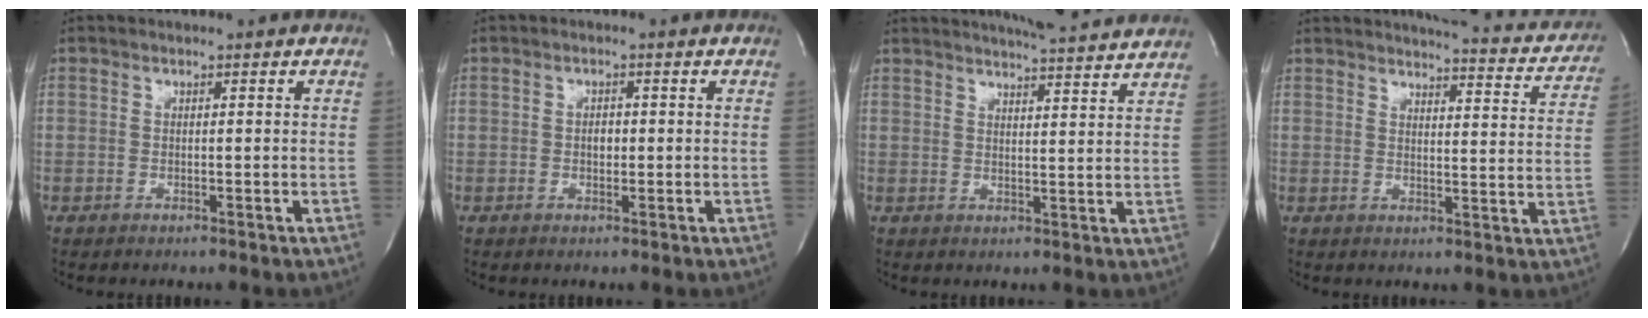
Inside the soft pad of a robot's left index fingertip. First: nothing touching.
{"total": 1.5, "force": [-0.3, 0.9, 1.2], "torque": [-0.019, 0.001, -0.004]}
{"total": 13.0, "force": [12.0, 0.6, 4.9], "torque": [-0.075, 0.000, 0.146]}
{"total": 16.1, "force": [14.8, 3.3, 5.4], "torque": [-0.048, -0.041, 0.153]}